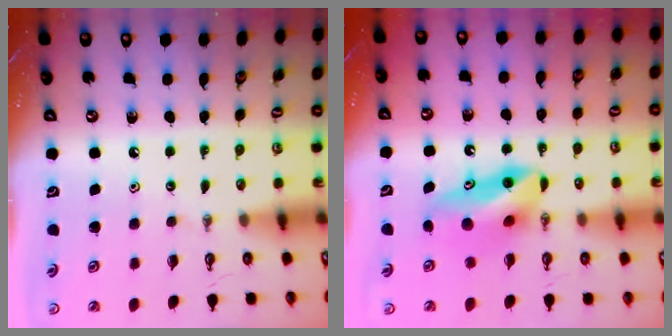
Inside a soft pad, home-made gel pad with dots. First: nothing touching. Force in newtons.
{"total": 9.2, "press": 8.5, "slide": 3.6}